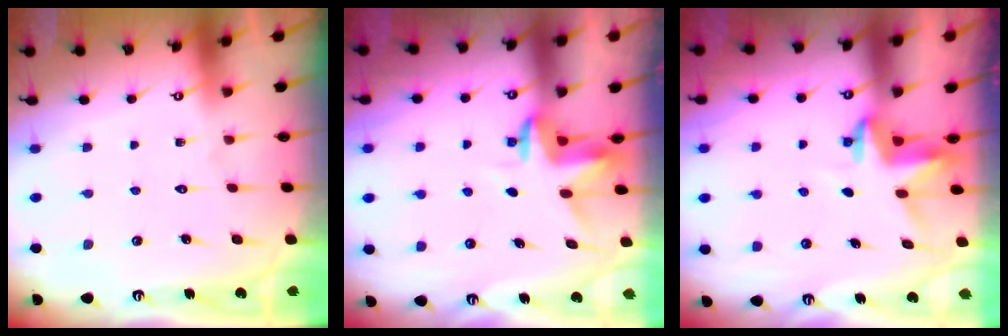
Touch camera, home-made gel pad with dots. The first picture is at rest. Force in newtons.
{"total": 3.4, "press": 3.4, "slide": 0.2}
{"total": 3.3, "press": 3.3, "slide": 0.4}